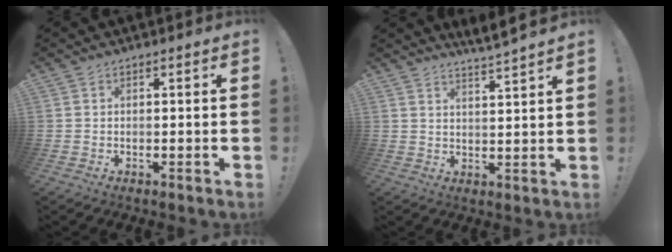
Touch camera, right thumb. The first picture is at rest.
{"total": 5.0, "force": [4.3, -0.8, 2.3], "torque": [-0.031, -0.035, 0.070]}